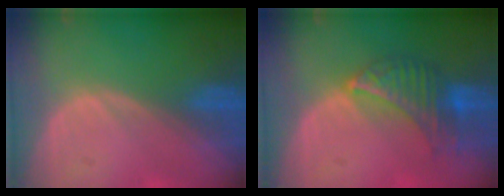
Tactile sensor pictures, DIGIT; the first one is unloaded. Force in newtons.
{"total": 6.7, "press": 6.5, "slide": 1.7}